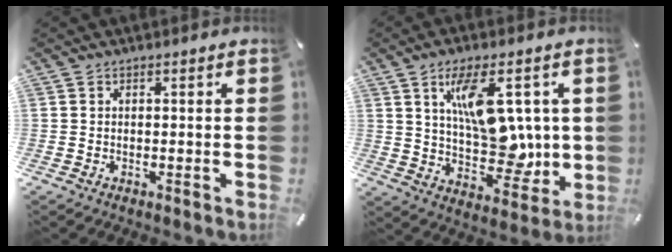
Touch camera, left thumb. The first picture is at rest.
{"total": 15.3, "force": [5.3, 8.3, 11.7], "torque": [-0.172, -0.020, 0.095]}